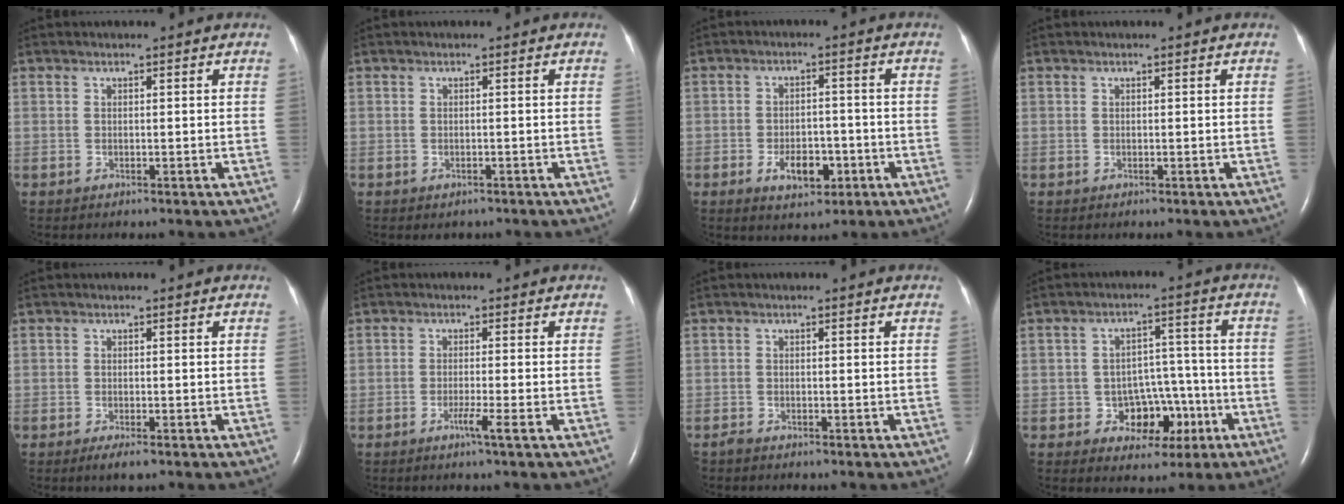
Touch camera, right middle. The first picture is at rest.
{"total": 1.0, "force": [-0.7, 0.6, 0.2], "torque": [-0.006, 0.000, -0.006]}
{"total": 5.7, "force": [-2.4, 3.1, 4.2], "torque": [-0.069, 0.000, -0.033]}
{"total": 0.0}
{"total": 2.0, "force": [-1.3, 0.4, 1.5], "torque": [-0.030, -0.005, -0.021]}
{"total": 2.4, "force": [-1.2, -0.6, 2.0], "torque": [-0.038, -0.005, -0.024]}
{"total": 0.8, "force": [-0.7, 0.2, 0.1], "torque": [-0.008, -0.001, -0.015]}
{"total": 6.9, "force": [-2.8, 5.3, 3.5], "torque": [-0.039, 0.030, -0.030]}